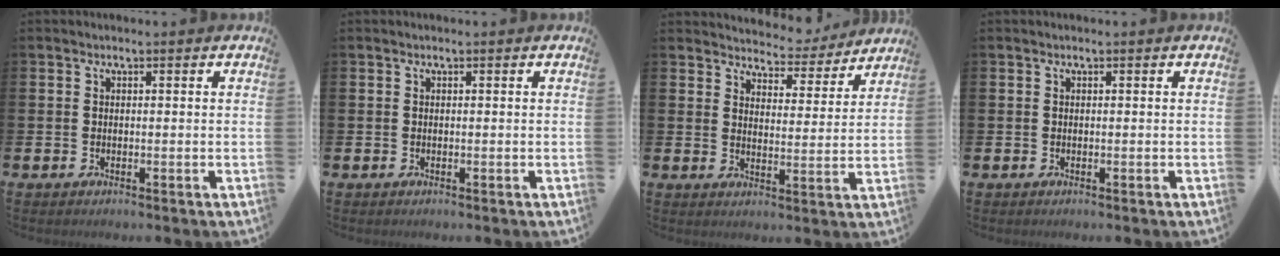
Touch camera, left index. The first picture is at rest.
{"total": 0.0}
{"total": 5.3, "force": [5.1, 1.2, -0.1], "torque": [-0.004, -0.042, 0.086]}
{"total": 0.0}